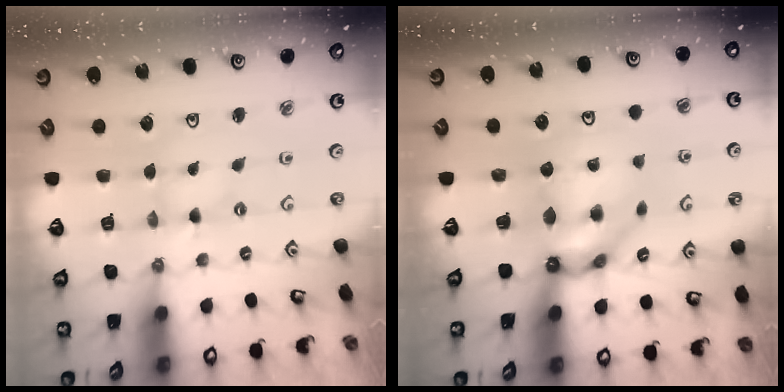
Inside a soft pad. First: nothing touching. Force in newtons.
{"total": 9.0, "press": 8.9, "slide": 0.6}